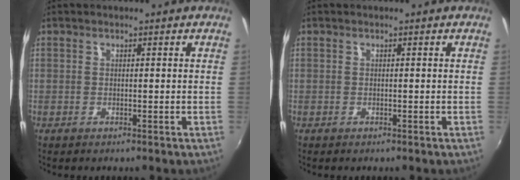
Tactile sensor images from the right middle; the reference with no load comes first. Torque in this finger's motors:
{"motor_torque": [0.05, -0.03, -0.01, 0.00]}